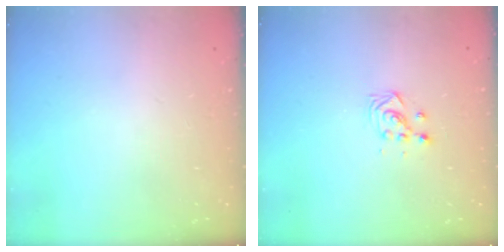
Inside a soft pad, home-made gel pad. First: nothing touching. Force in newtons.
{"total": 2.9, "press": 2.9, "slide": 0.3}